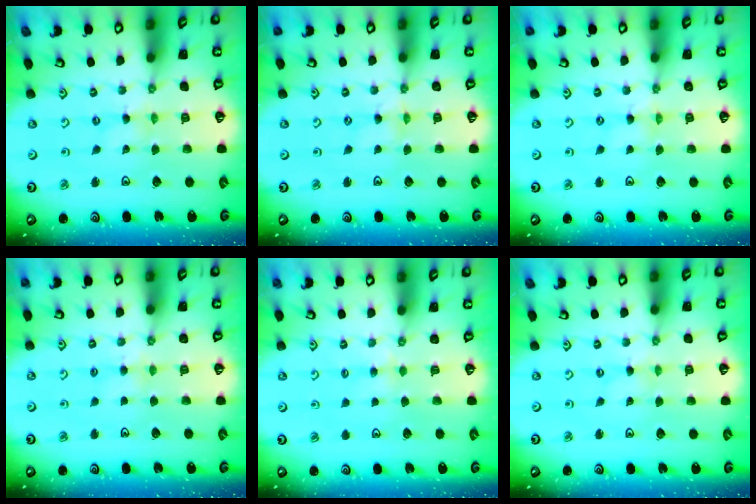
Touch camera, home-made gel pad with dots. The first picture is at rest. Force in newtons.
{"total": 0.0}
{"total": 0.0}
{"total": 4.9, "press": 4.8, "slide": 0.7}
{"total": 2.3, "press": 2.3, "slide": 0.4}
{"total": 0.0}